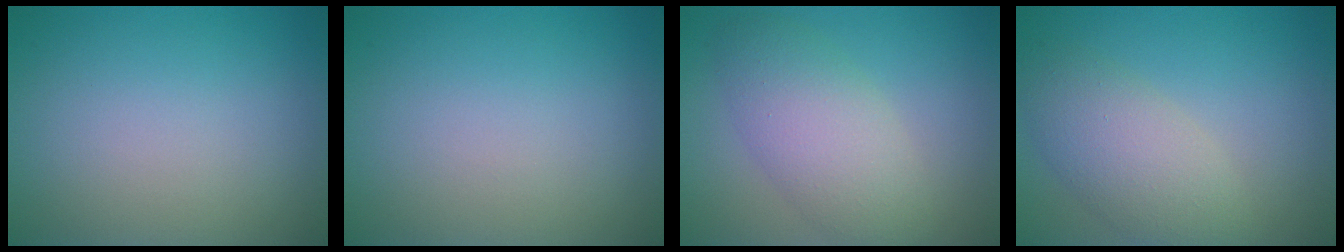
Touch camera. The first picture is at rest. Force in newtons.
{"total": 0.0}
{"total": 5.2, "press": 5.2, "slide": 0.4}
{"total": 4.8, "press": 4.8, "slide": 0.2}